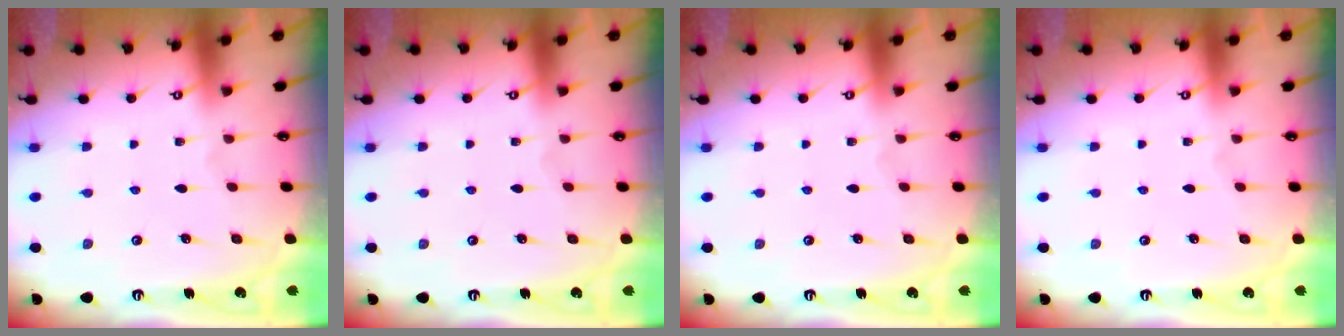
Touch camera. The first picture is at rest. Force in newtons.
{"total": 0.0}
{"total": 0.0}
{"total": 0.0}